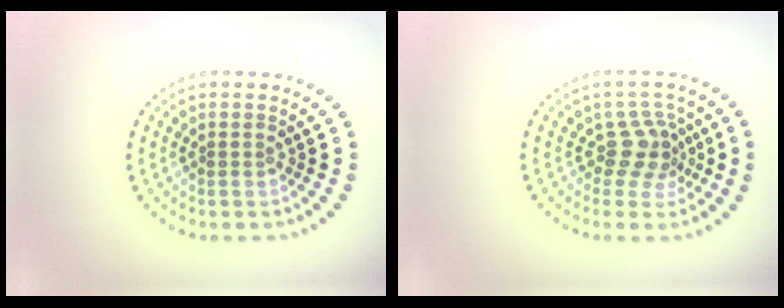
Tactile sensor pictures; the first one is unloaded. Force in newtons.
{"total": 2.8, "press": 2.1, "slide": 1.9}